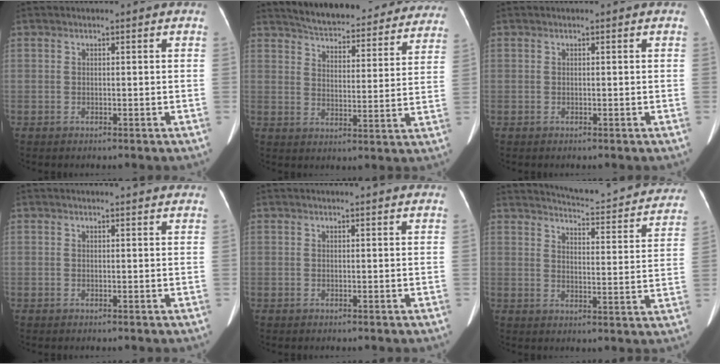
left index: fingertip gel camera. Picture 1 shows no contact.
{"total": 25.4, "force": [23.5, 5.7, 7.9], "torque": [-0.111, -0.034, 0.287]}
{"total": 0.0}
{"total": 3.8, "force": [3.7, 0.4, 0.8], "torque": [-0.014, 0.009, 0.034]}
{"total": 2.5, "force": [2.5, 0.1, 0.6], "torque": [-0.010, 0.009, 0.024]}
{"total": 21.3, "force": [20.2, 2.4, 6.3], "torque": [-0.078, -0.059, 0.235]}